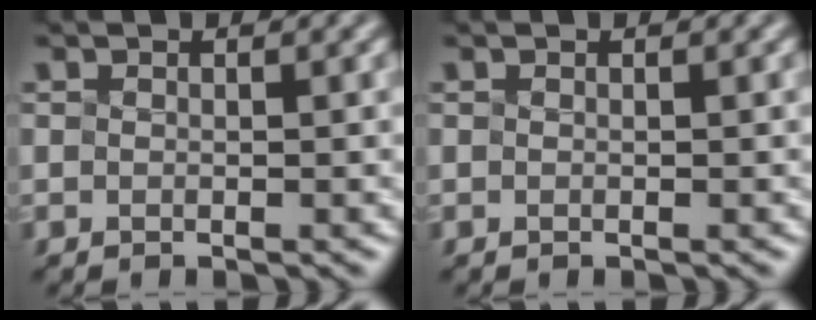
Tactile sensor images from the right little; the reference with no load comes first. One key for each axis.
{"total": 0.0}